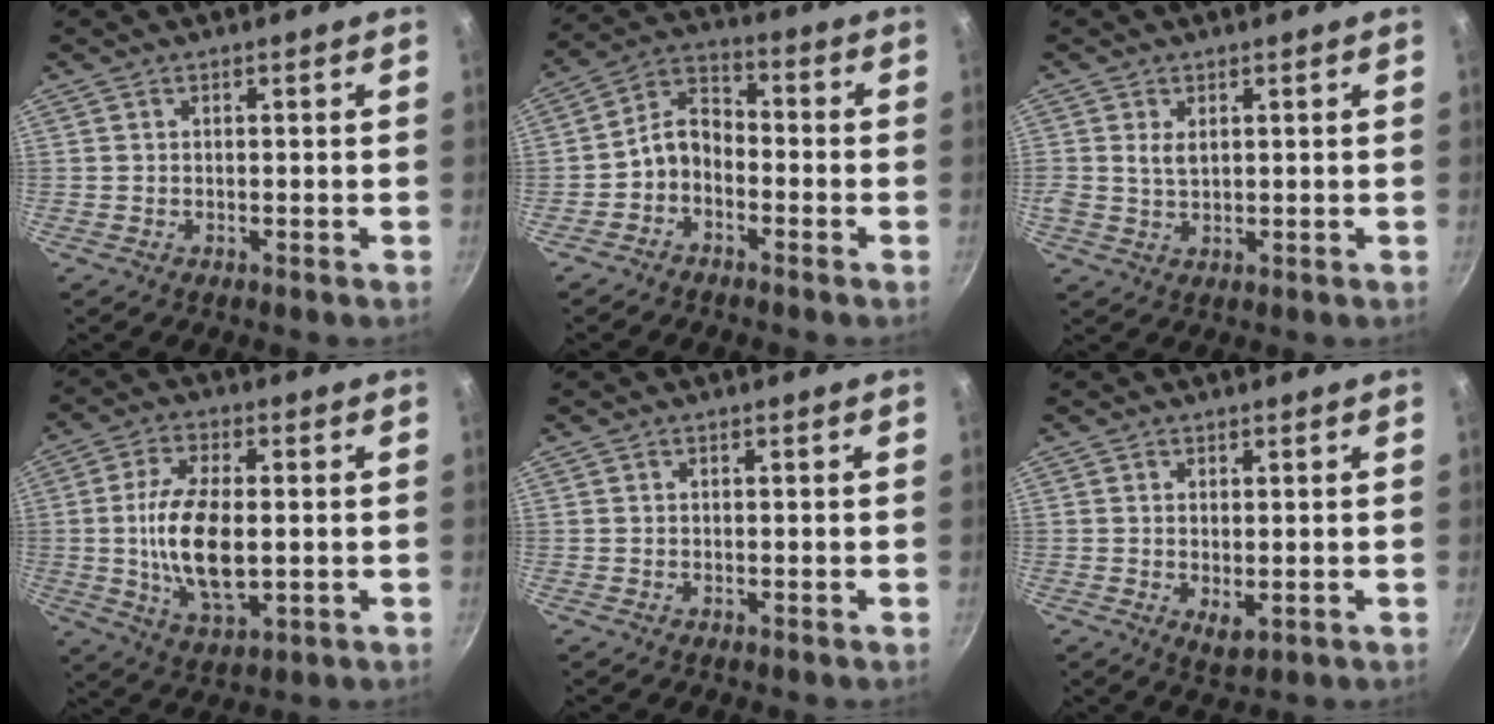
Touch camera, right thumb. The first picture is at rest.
{"total": 6.8, "force": [-2.7, 4.8, 4.0], "torque": [-0.061, 0.048, -0.064]}
{"total": 2.8, "force": [0.9, 1.7, 2.0], "torque": [-0.035, -0.006, 0.019]}
{"total": 13.6, "force": [-0.3, 6.5, 12.0], "torque": [-0.228, -0.004, -0.006]}
{"total": 0.0}
{"total": 3.2, "force": [-0.1, 1.5, 2.8], "torque": [-0.045, -0.013, 0.001]}